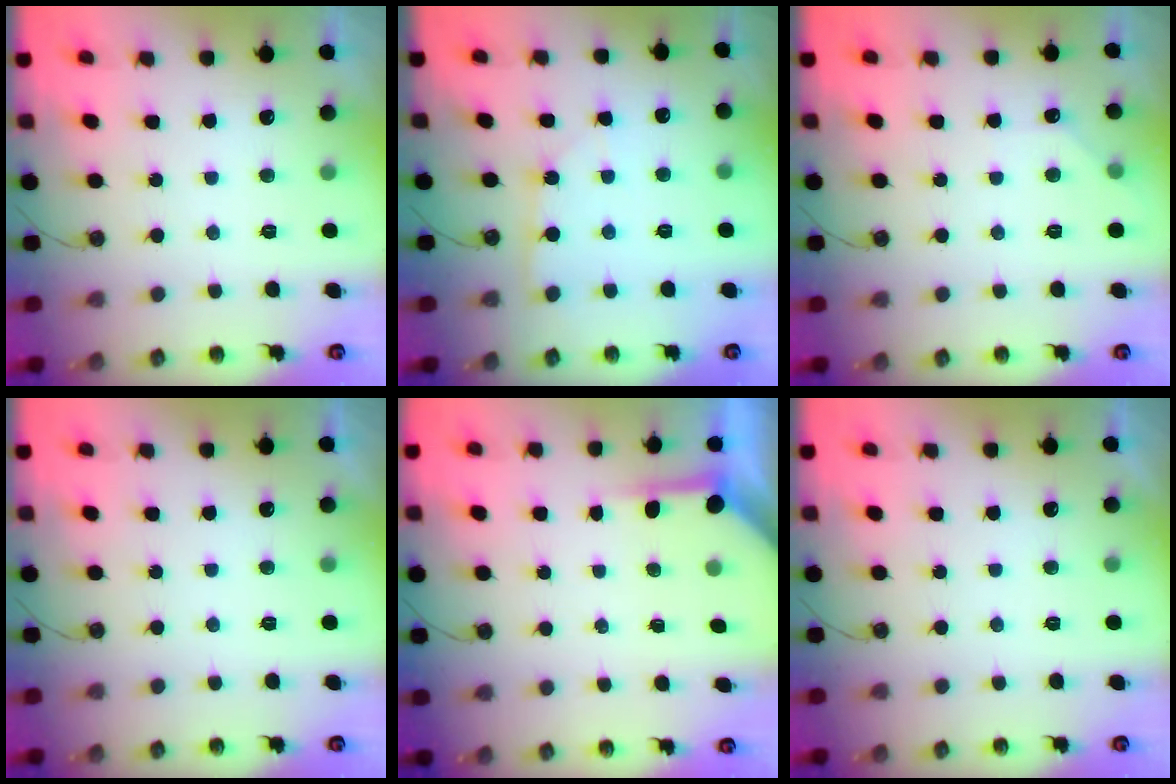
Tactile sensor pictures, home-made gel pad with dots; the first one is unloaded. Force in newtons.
{"total": 2.2, "press": 2.1, "slide": 0.3}
{"total": 3.0, "press": 3.0, "slide": 0.4}
{"total": 0.0}
{"total": 3.6, "press": 3.5, "slide": 0.5}
{"total": 0.0}